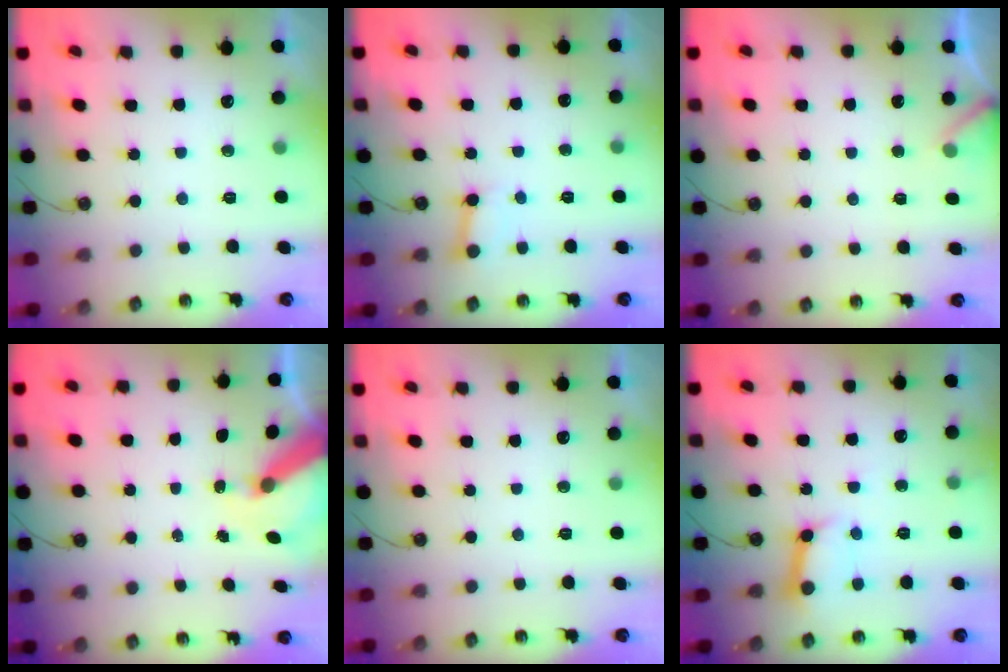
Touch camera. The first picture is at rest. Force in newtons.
{"total": 3.0, "press": 3.0, "slide": 0.3}
{"total": 4.0, "press": 4.0, "slide": 0.3}
{"total": 8.2, "press": 8.1, "slide": 0.8}
{"total": 0.0}
{"total": 11.3, "press": 11.2, "slide": 1.5}